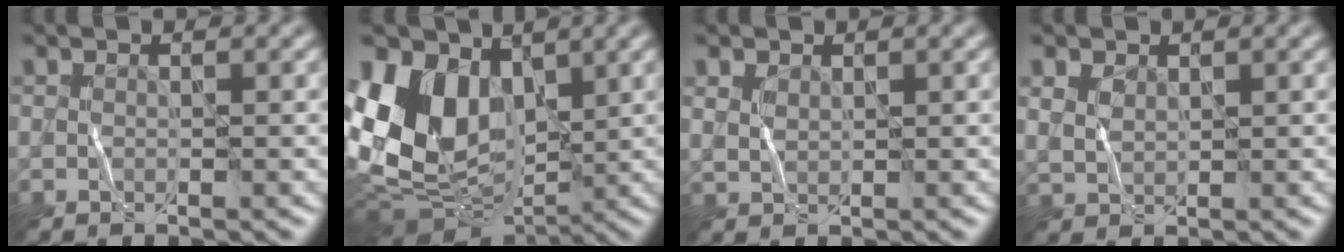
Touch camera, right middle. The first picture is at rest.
{"total": 11.6, "force": [2.0, 7.8, 8.4], "torque": [-0.179, 0.007, 0.025]}
{"total": 1.2, "force": [0.7, 0.8, 0.5], "torque": [-0.013, 0.000, 0.019]}
{"total": 1.5, "force": [0.9, 1.1, 0.7], "torque": [-0.020, -0.002, 0.021]}